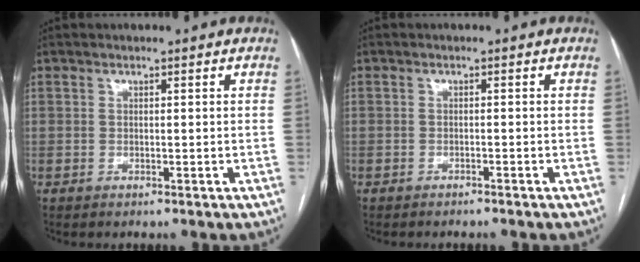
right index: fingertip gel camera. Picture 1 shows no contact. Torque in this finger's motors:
{"motor_torque": [-0.12, -0.95, -0.31, -0.04]}